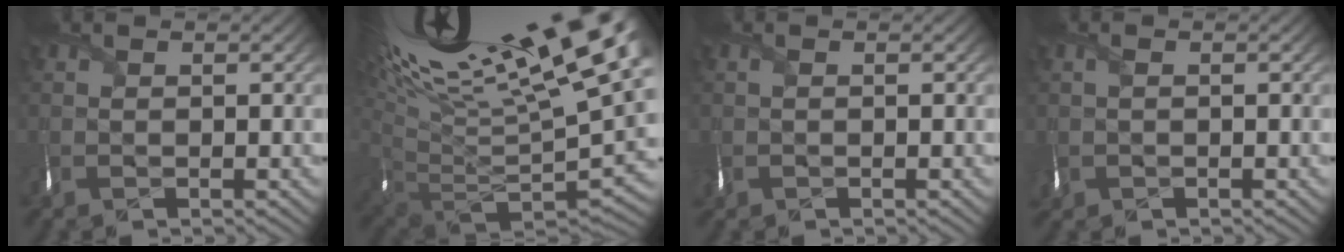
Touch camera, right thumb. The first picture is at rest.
{"total": 18.3, "force": [7.9, 6.3, 15.3], "torque": [-0.219, 0.023, 0.153]}
{"total": 0.9, "force": [-0.2, 0.5, 0.7], "torque": [-0.018, 0.000, -0.003]}
{"total": 1.3, "force": [-0.2, 0.9, 1.0], "torque": [-0.025, -0.003, -0.002]}